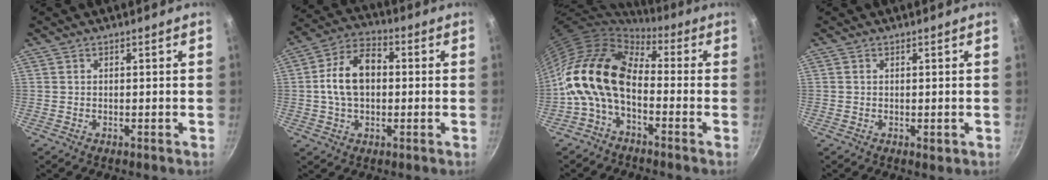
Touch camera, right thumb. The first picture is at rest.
{"total": 11.8, "force": [0.4, 7.8, 8.9], "torque": [-0.138, 0.030, -0.006]}
{"total": 13.6, "force": [-2.0, 8.5, 10.4], "torque": [-0.179, 0.033, -0.056]}
{"total": 1.3, "force": [0.1, 0.8, 1.0], "torque": [-0.012, 0.000, 0.001]}